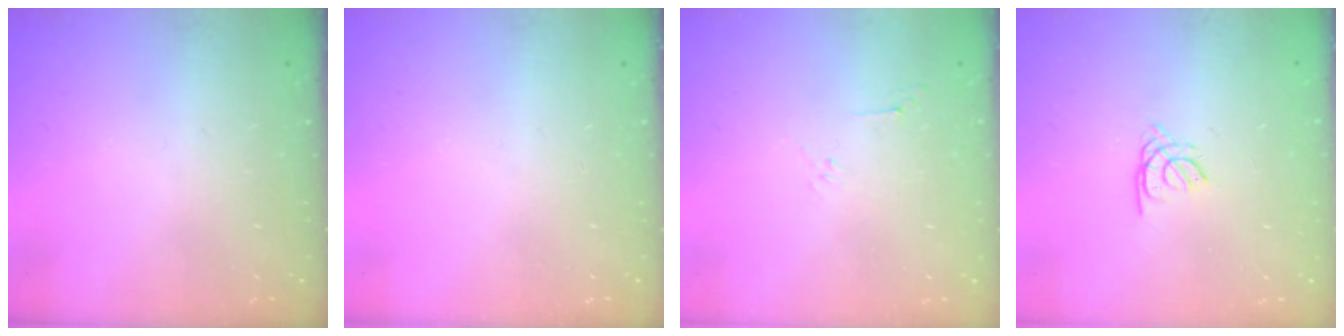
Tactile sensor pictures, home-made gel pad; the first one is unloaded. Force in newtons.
{"total": 0.0}
{"total": 2.8, "press": 2.7, "slide": 0.6}
{"total": 1.3, "press": 1.3, "slide": 0.4}